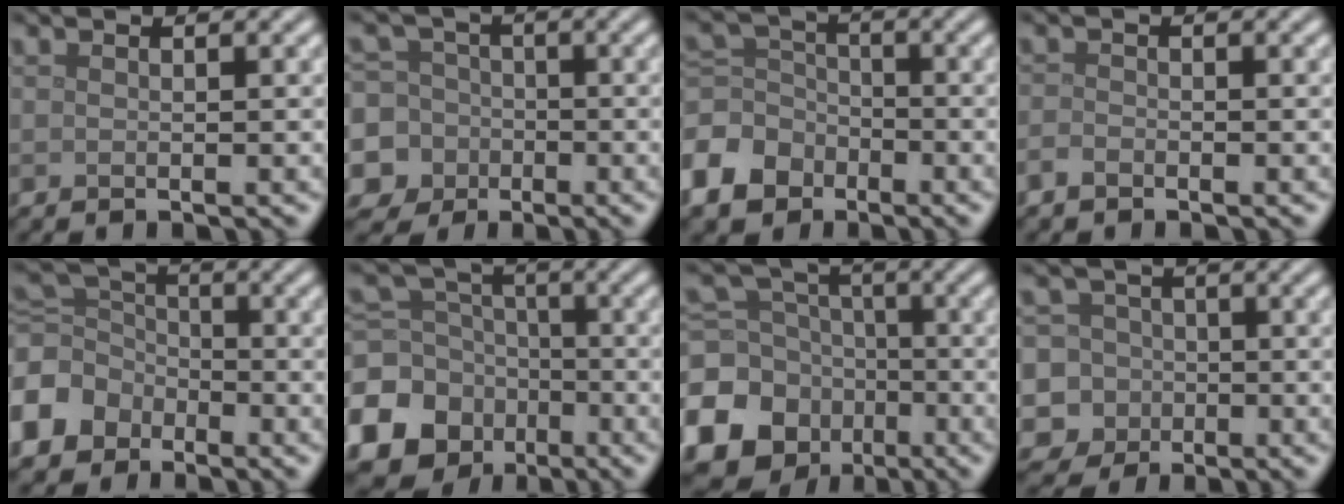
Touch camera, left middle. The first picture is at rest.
{"total": 10.0, "force": [-2.9, 9.4, 1.9], "torque": [-0.071, -0.005, -0.078]}
{"total": 7.2, "force": [-4.0, 5.3, 2.8], "torque": [-0.077, -0.007, -0.097]}
{"total": 1.2, "force": [-0.9, 0.6, 0.5], "torque": [-0.009, -0.001, -0.022]}
{"total": 7.4, "force": [-3.8, 5.7, 2.9], "torque": [-0.079, -0.006, -0.099]}
{"total": 12.3, "force": [-5.7, 10.3, 3.6], "torque": [-0.109, -0.039, -0.113]}
{"total": 14.4, "force": [-6.3, 12.2, 4.4], "torque": [-0.137, -0.046, -0.119]}
{"total": 9.6, "force": [-3.1, 9.0, 1.7], "torque": [-0.049, 0.008, -0.086]}